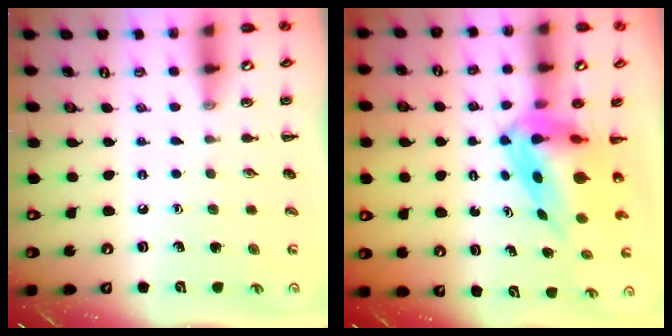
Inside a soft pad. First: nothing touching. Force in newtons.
{"total": 7.3, "press": 6.9, "slide": 2.4}